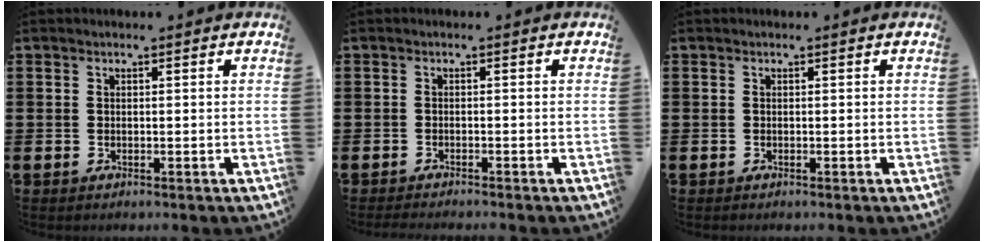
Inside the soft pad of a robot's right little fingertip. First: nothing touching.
{"total": 0.8, "force": [-0.8, -0.1, 0.2], "torque": [-0.003, -0.003, -0.015]}
{"total": 0.0}